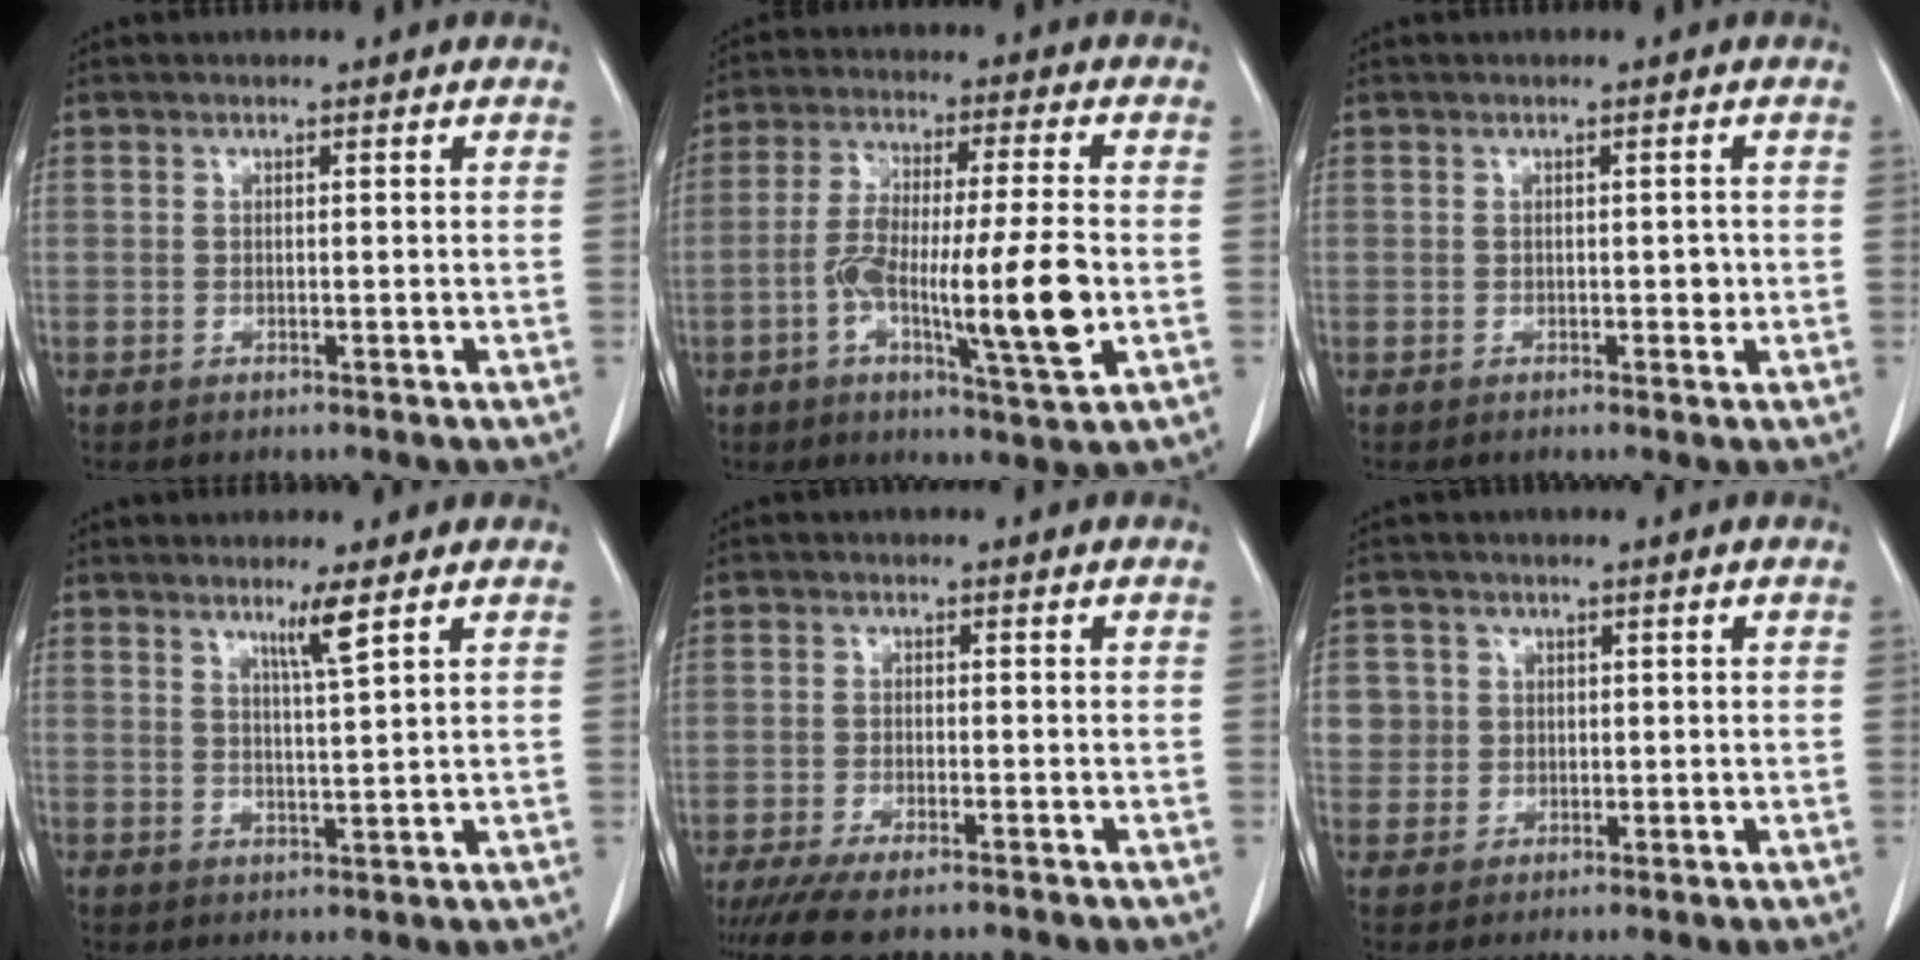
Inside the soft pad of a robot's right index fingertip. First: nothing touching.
{"total": 14.0, "force": [-3.1, 1.1, 13.6], "torque": [-0.241, -0.004, -0.055]}
{"total": 1.3, "force": [-0.1, 0.8, 1.0], "torque": [-0.010, 0.001, -0.001]}
{"total": 3.6, "force": [2.2, -0.9, 2.6], "torque": [-0.049, -0.010, 0.044]}
{"total": 7.6, "force": [-6.1, 1.5, 4.2], "torque": [-0.065, -0.015, -0.096]}
{"total": 4.8, "force": [1.1, 4.6, 0.1], "torque": [0.011, 0.010, 0.023]}